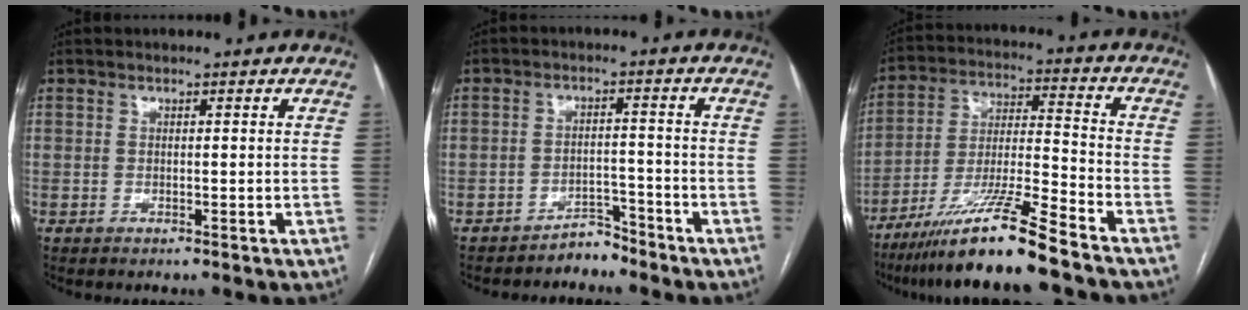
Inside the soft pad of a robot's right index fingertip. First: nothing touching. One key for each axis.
{"total": 3.3, "fx": -3.0, "fy": 1.2, "fz": -0.1, "tx": 0.009, "ty": 0.001, "tz": -0.048}
{"total": 14.4, "fx": -11.2, "fy": -1.2, "fz": 8.9, "tx": -0.163, "ty": -0.018, "tz": -0.201}